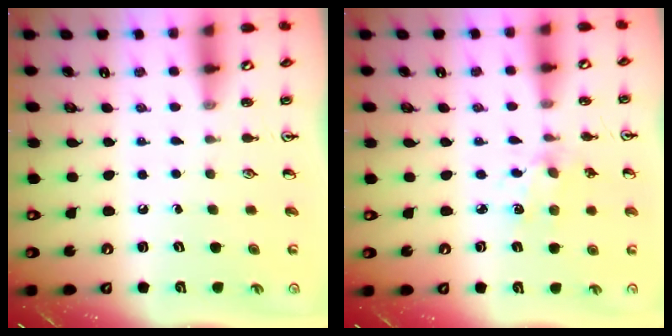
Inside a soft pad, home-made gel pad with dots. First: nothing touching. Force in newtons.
{"total": 3.0, "press": 3.0, "slide": 0.2}